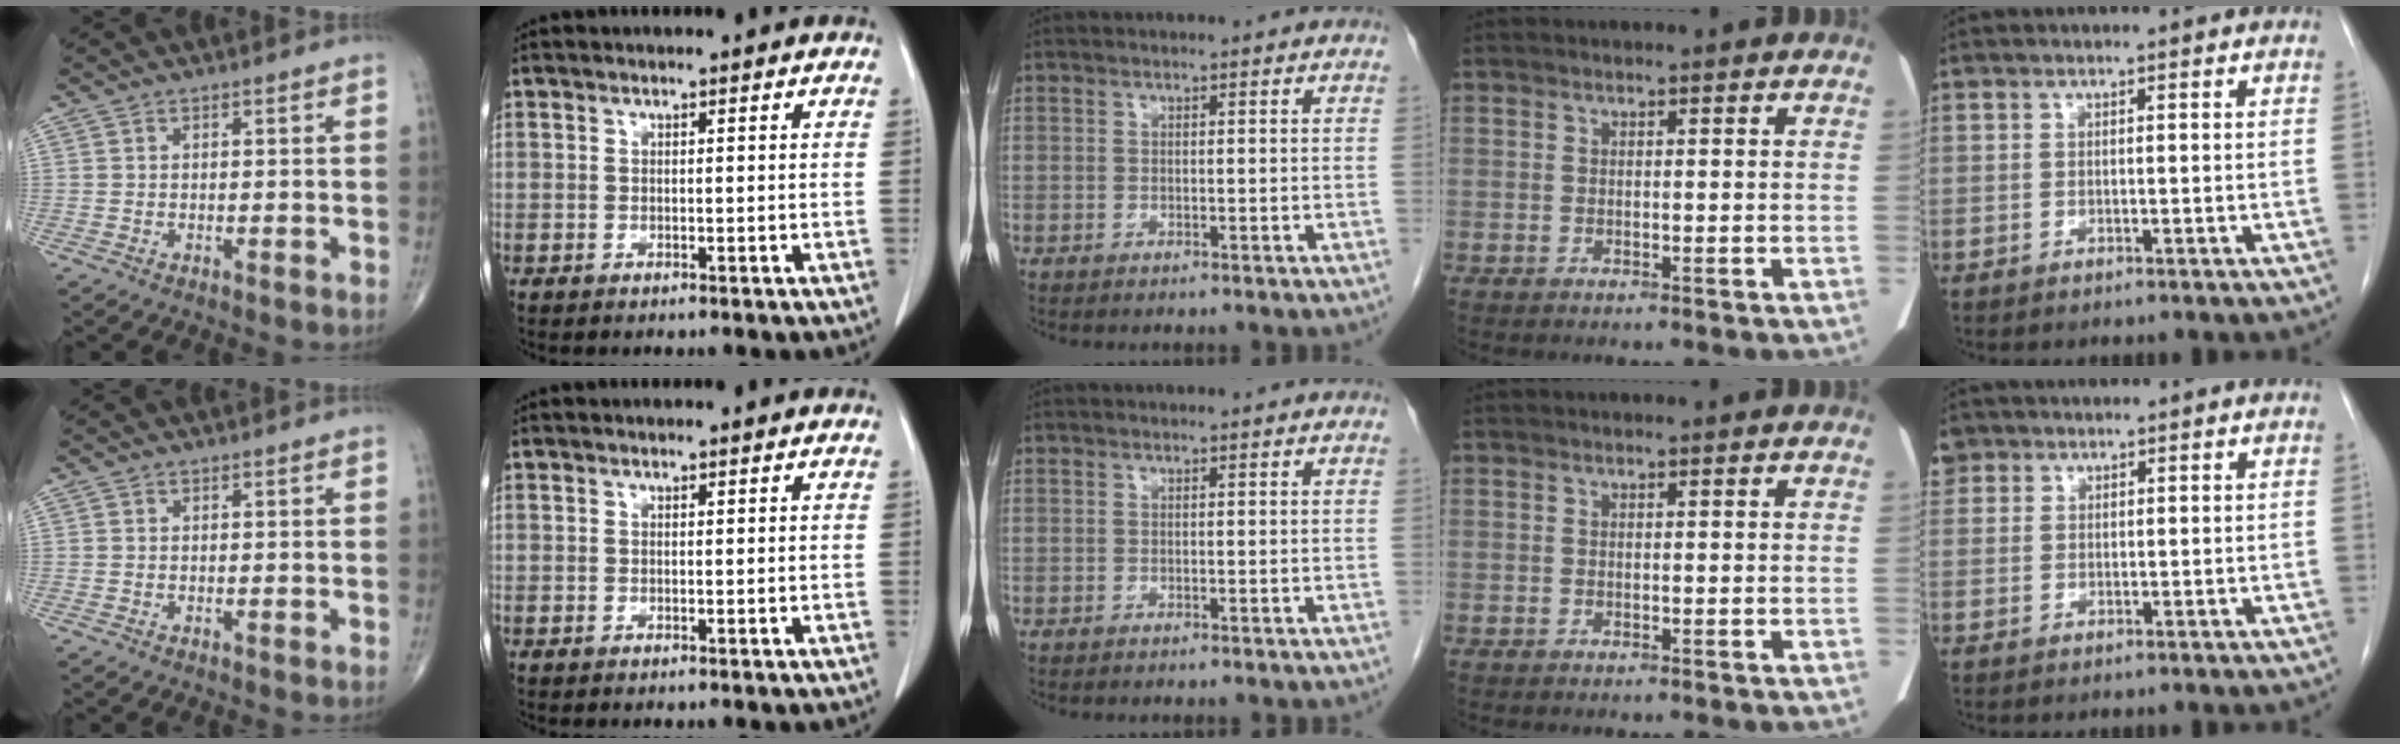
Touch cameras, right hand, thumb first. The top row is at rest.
{"little": {"total": 2.6, "force": [1.4, 2.1, 0.2], "torque": [0.004, 0.010, 0.025]}}